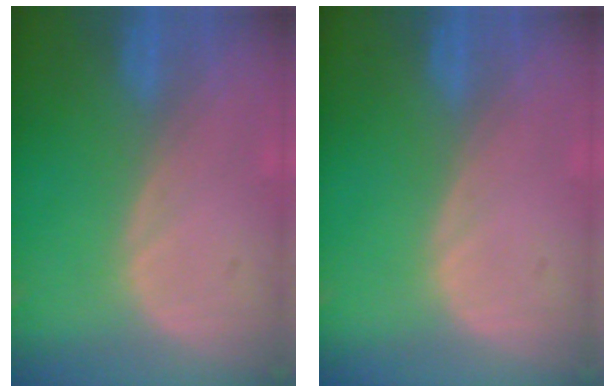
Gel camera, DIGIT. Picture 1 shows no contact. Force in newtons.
{"total": 0.0}